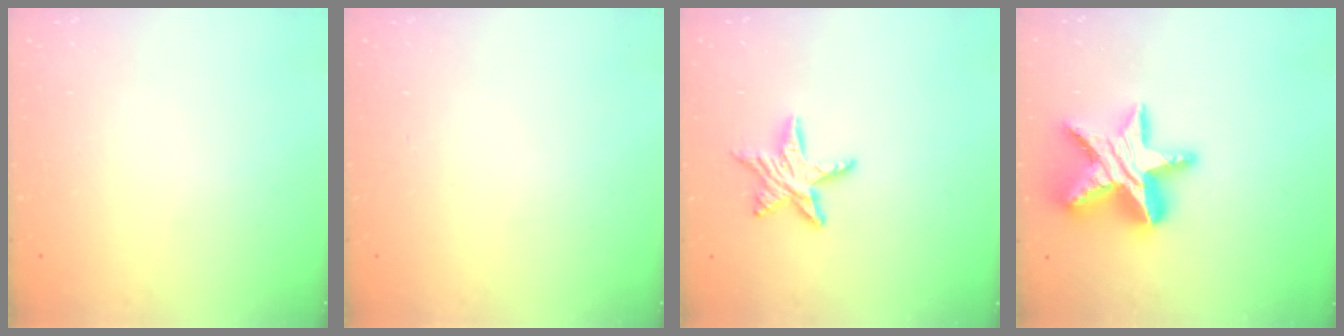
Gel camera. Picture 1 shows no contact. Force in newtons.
{"total": 0.0}
{"total": 9.8, "press": 9.8, "slide": 0.6}
{"total": 19.0, "press": 18.9, "slide": 1.5}